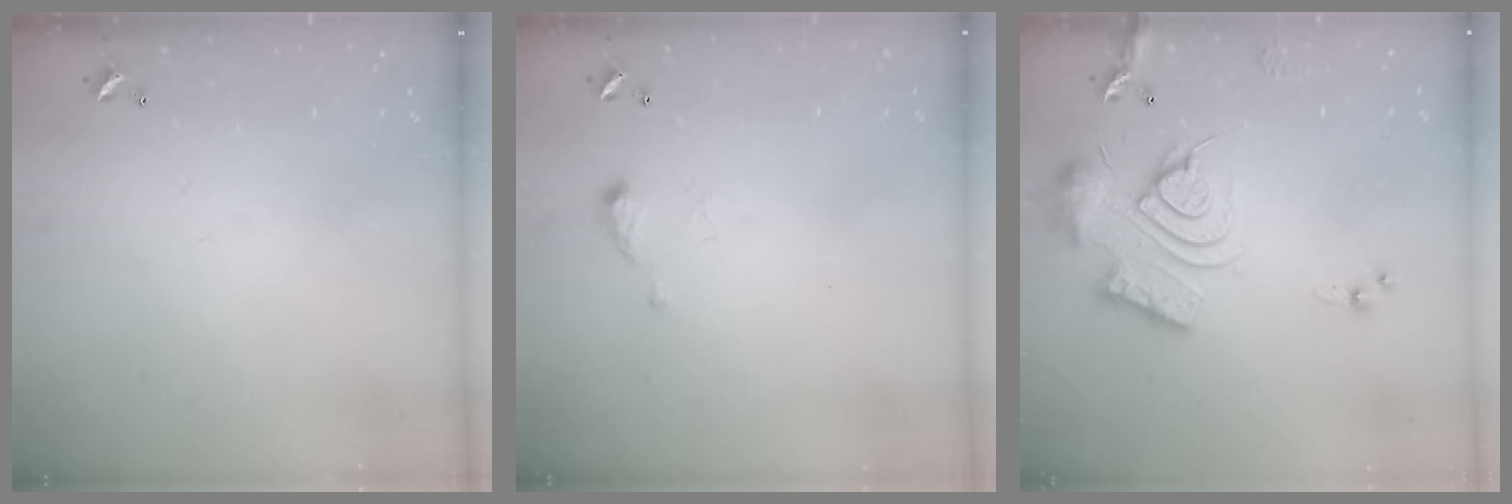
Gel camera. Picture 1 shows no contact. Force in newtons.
{"total": 3.2, "press": 3.2, "slide": 0.5}
{"total": 14.9, "press": 14.9, "slide": 1.3}